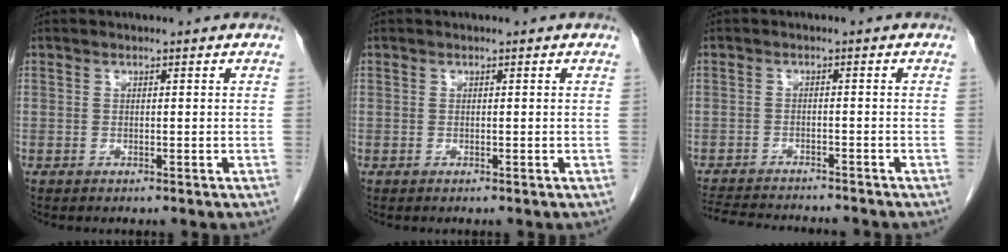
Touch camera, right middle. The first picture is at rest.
{"total": 0.0}
{"total": 11.5, "force": [-10.7, 1.6, 4.0], "torque": [-0.068, -0.008, -0.151]}